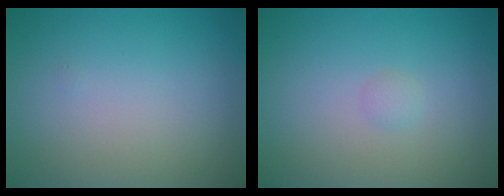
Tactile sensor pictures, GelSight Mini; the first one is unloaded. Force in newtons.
{"total": 0.6, "press": 0.6, "slide": 0.0}